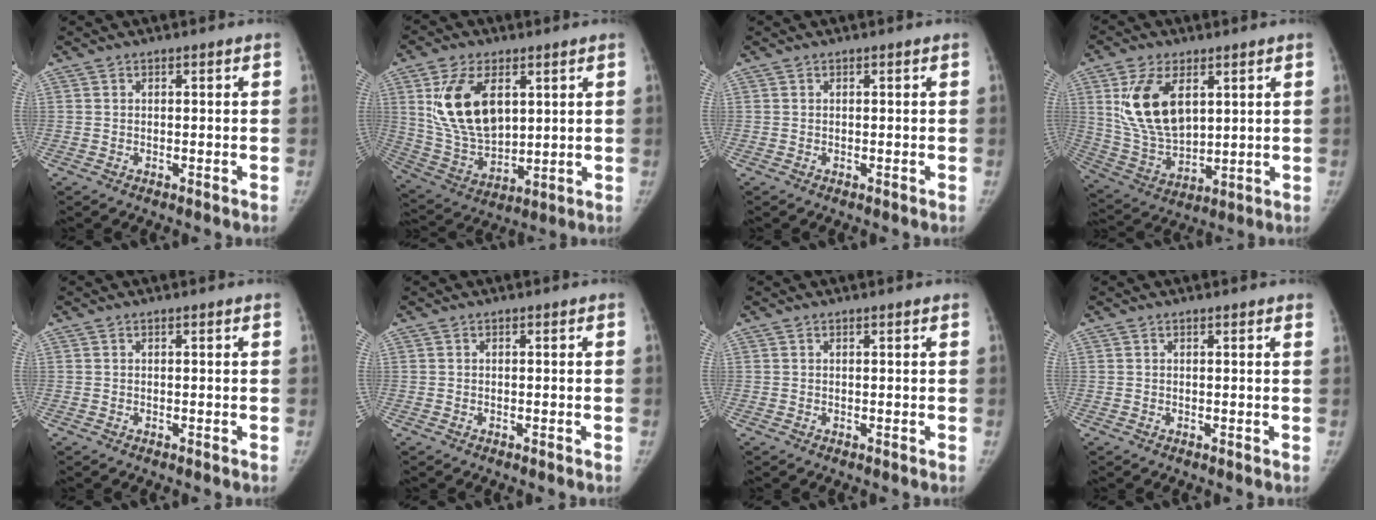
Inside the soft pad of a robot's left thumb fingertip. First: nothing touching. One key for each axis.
{"total": 15.7, "fx": 5.0, "fy": 9.2, "fz": 11.8, "tx": -0.199, "ty": -0.020, "tz": 0.108}
{"total": 0.0}
{"total": 14.6, "fx": 4.9, "fy": 8.3, "fz": 11.0, "tx": -0.193, "ty": -0.020, "tz": 0.109}
{"total": 0.0}
{"total": 0.0}
{"total": 0.5, "fx": 0.5, "fy": 0.0, "fz": 0.3, "tx": -0.003, "ty": 0.003, "tz": 0.009}
{"total": 1.7, "fx": 1.5, "fy": 0.1, "fz": 0.8, "tx": -0.007, "ty": 0.001, "tz": 0.012}